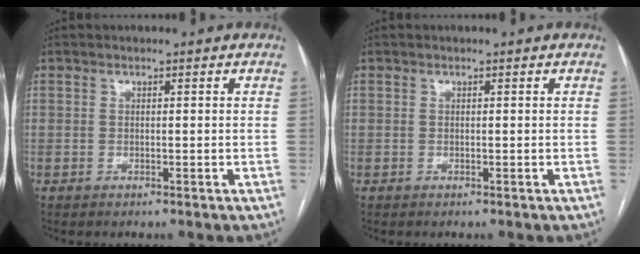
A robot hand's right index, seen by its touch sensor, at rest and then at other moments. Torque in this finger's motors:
{"motor_torque": [0.08, -0.03, -0.01, 0.00]}